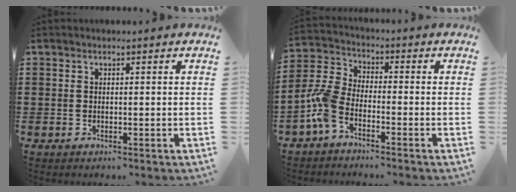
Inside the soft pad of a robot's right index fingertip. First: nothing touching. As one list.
[{"total": 5.8, "force": [-3.8, 2.6, 3.6], "torque": [-0.107, -0.009, -0.083]}]